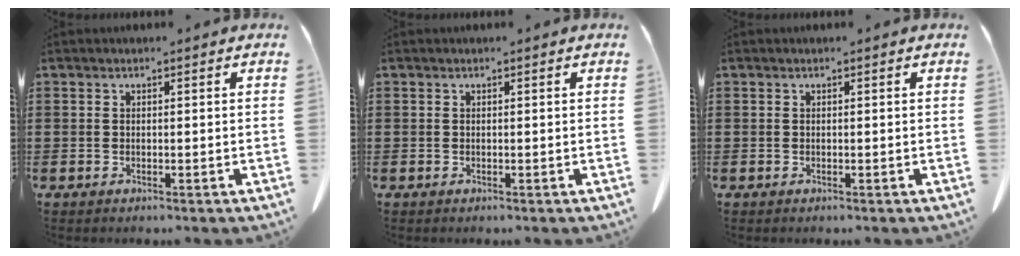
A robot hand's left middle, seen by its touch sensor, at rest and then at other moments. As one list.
[{"total": 0.0}, {"total": 0.0}]